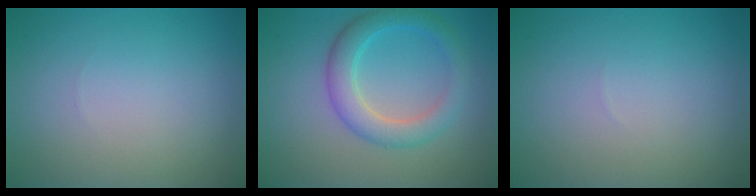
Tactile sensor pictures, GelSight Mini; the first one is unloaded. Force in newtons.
{"total": 3.9, "press": 3.9, "slide": 0.2}
{"total": 0.0}